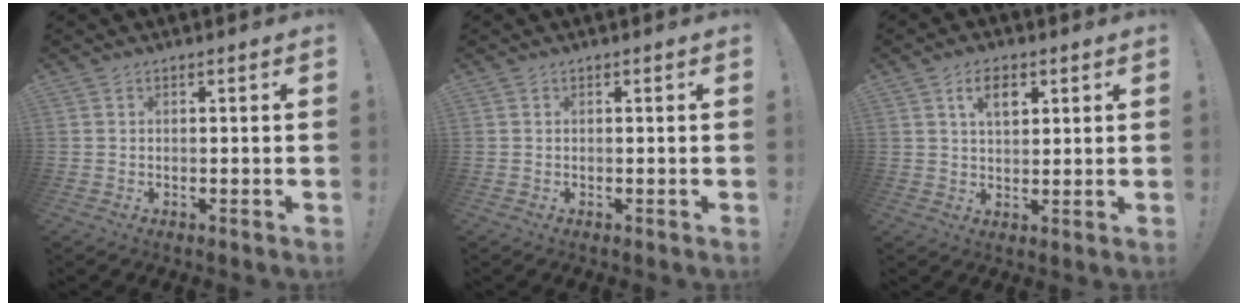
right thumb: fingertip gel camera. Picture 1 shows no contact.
{"total": 0.0}
{"total": 6.3, "force": [2.7, 3.7, 4.3], "torque": [-0.068, 0.002, 0.045]}